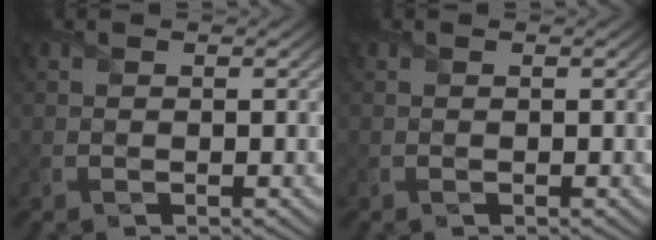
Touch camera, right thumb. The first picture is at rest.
{"total": 0.0}